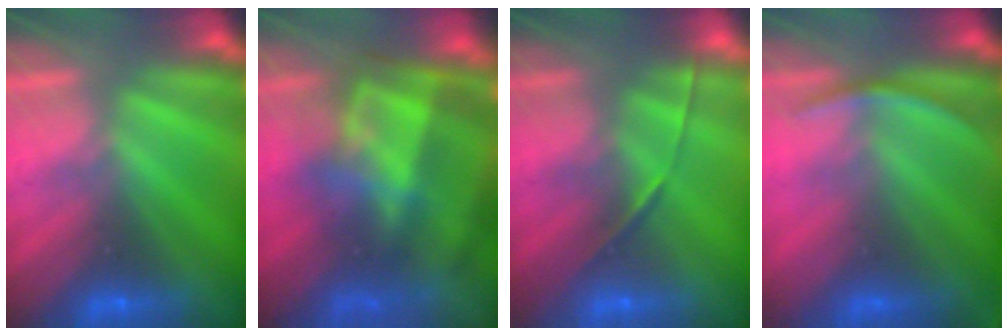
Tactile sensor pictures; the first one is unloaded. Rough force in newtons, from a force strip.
{"total": 8.3}
{"total": 1.7}
{"total": 2.8}